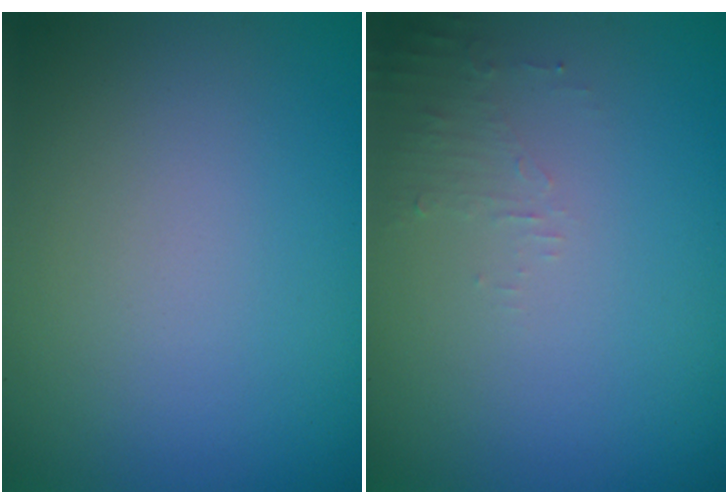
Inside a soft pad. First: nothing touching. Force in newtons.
{"total": 1.3, "press": 1.2, "slide": 0.3}